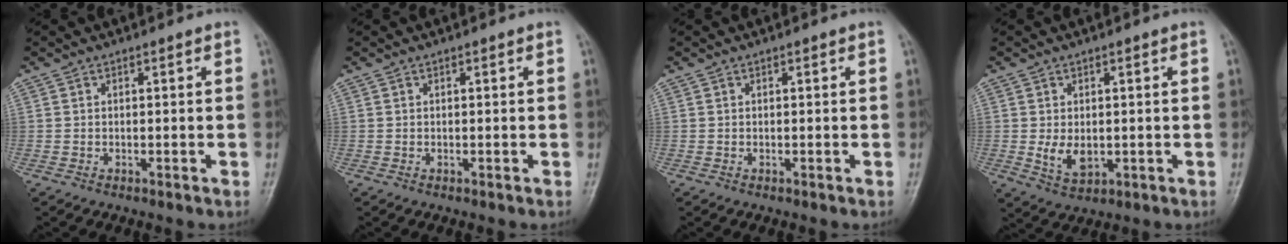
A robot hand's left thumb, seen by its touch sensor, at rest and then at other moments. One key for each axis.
{"total": 0.0}
{"total": 0.0}
{"total": 4.9, "fx": -0.2, "fy": 3.2, "fz": 3.7, "tx": -0.056, "ty": -0.011, "tz": 0.007}